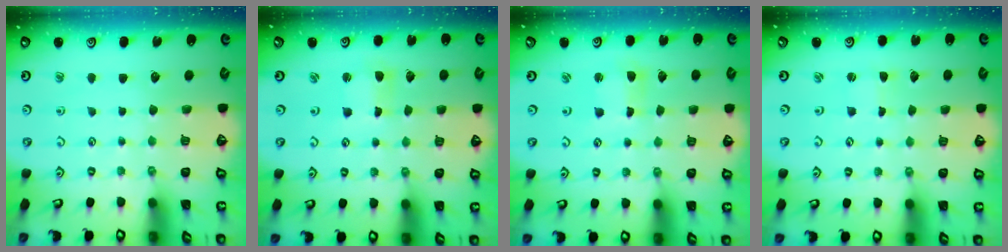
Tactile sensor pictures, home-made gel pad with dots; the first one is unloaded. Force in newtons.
{"total": 1.6, "press": 1.6, "slide": 0.4}
{"total": 2.4, "press": 2.4, "slide": 0.3}
{"total": 0.7, "press": 0.7, "slide": 0.2}